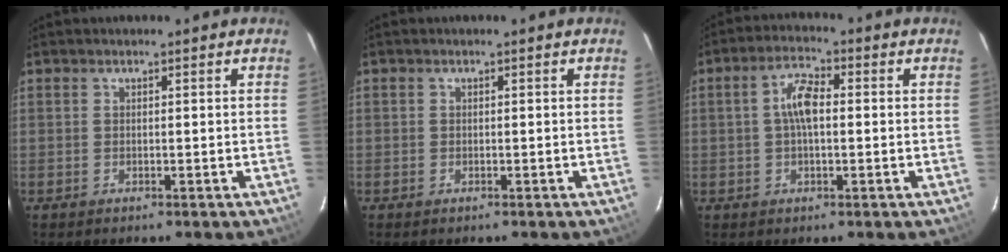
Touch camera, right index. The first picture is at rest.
{"total": 0.8, "force": [-0.4, 0.7, 0.0], "torque": [0.001, 0.000, -0.006]}
{"total": 5.6, "force": [0.2, 2.5, 5.1], "torque": [-0.101, 0.016, 0.002]}